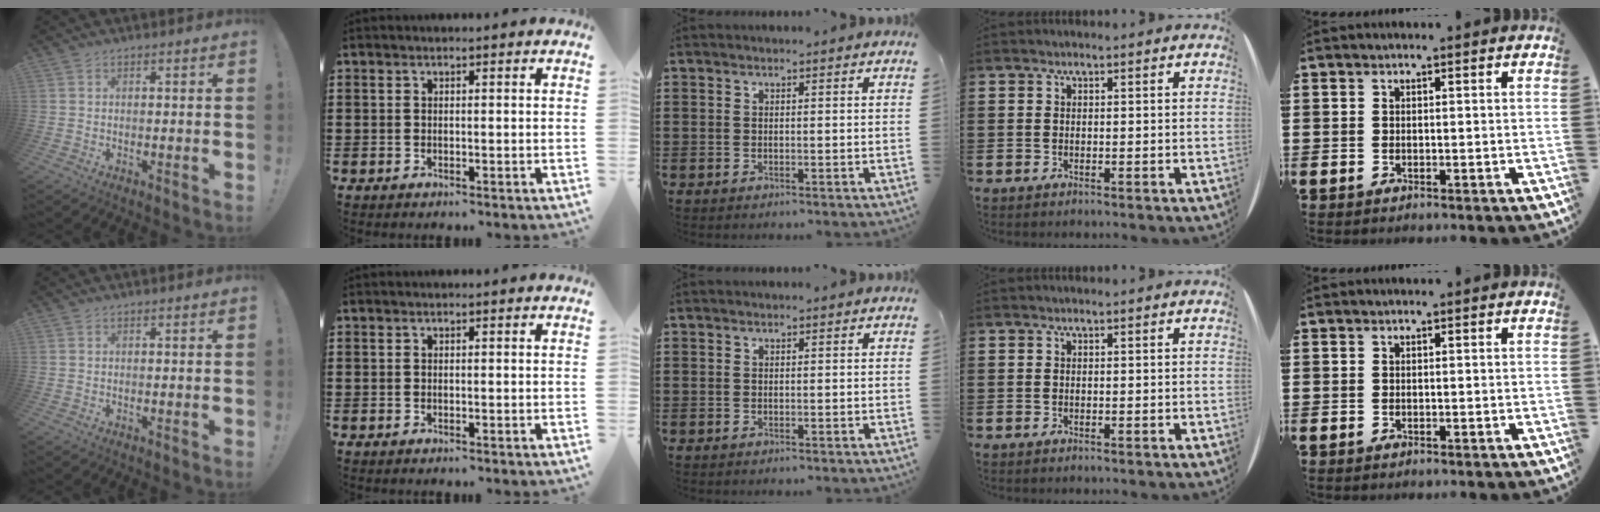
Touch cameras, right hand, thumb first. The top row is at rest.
{}